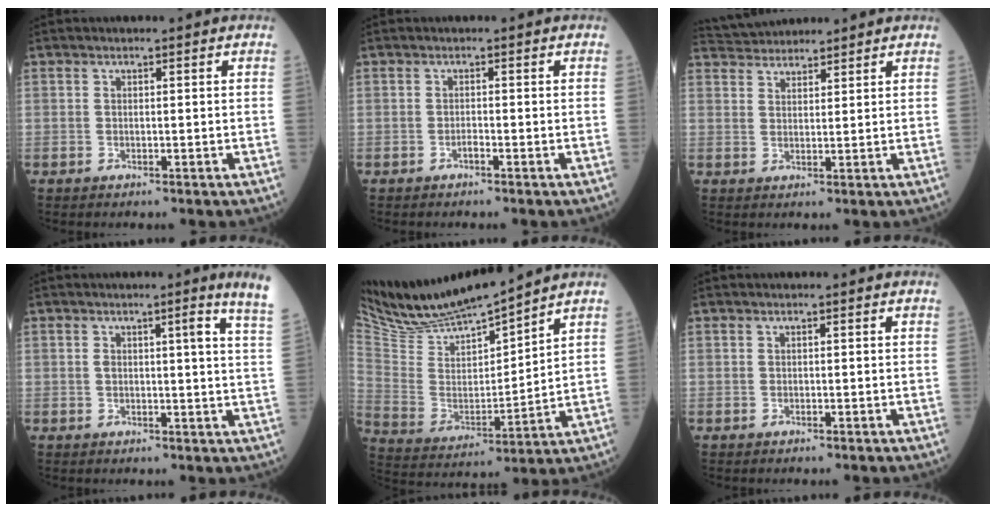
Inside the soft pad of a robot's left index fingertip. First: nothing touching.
{"total": 0.6, "force": [-0.5, 0.0, 0.3], "torque": [-0.008, 0.000, -0.011]}
{"total": 5.8, "force": [5.7, 0.9, 0.9], "torque": [-0.023, 0.036, 0.101]}
{"total": 6.9, "force": [4.4, -1.0, 5.2], "torque": [-0.067, -0.022, 0.029]}
{"total": 14.6, "force": [13.9, 0.1, 4.6], "torque": [-0.100, -0.003, 0.271]}
{"total": 0.0}